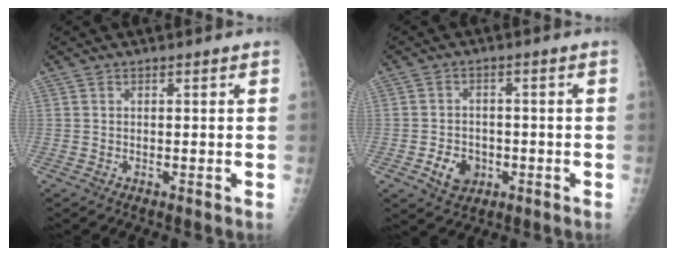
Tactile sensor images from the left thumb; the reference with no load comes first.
{"total": 5.6, "force": [-2.0, 4.3, 2.9], "torque": [-0.032, 0.011, -0.027]}